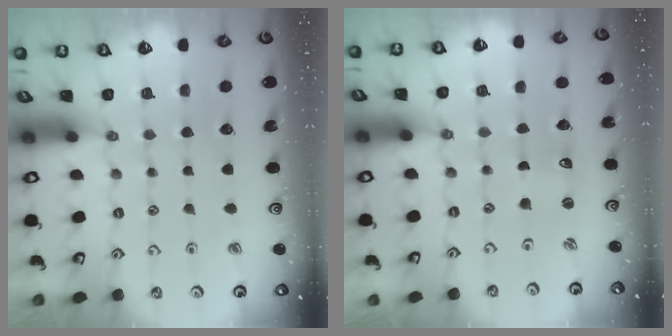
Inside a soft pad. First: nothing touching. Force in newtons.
{"total": 0.0}